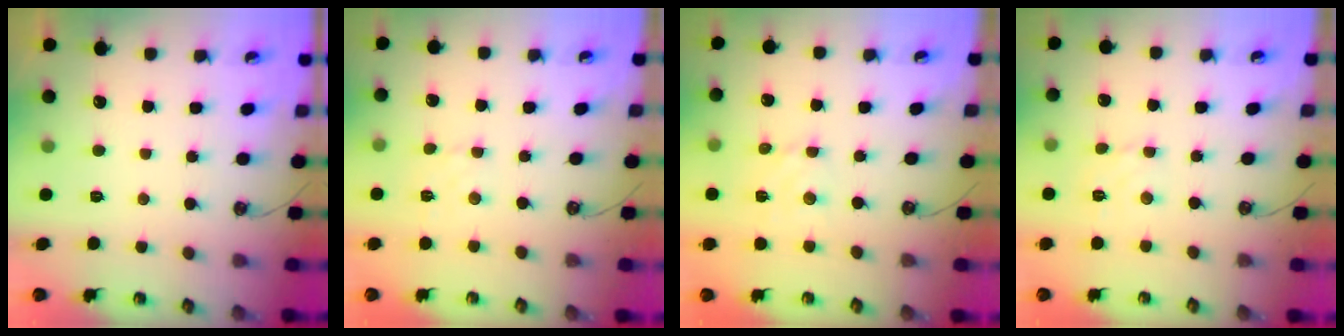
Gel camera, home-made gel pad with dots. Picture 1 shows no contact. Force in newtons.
{"total": 2.9, "press": 2.9, "slide": 0.3}
{"total": 2.8, "press": 2.8, "slide": 0.4}
{"total": 2.3, "press": 2.3, "slide": 0.5}